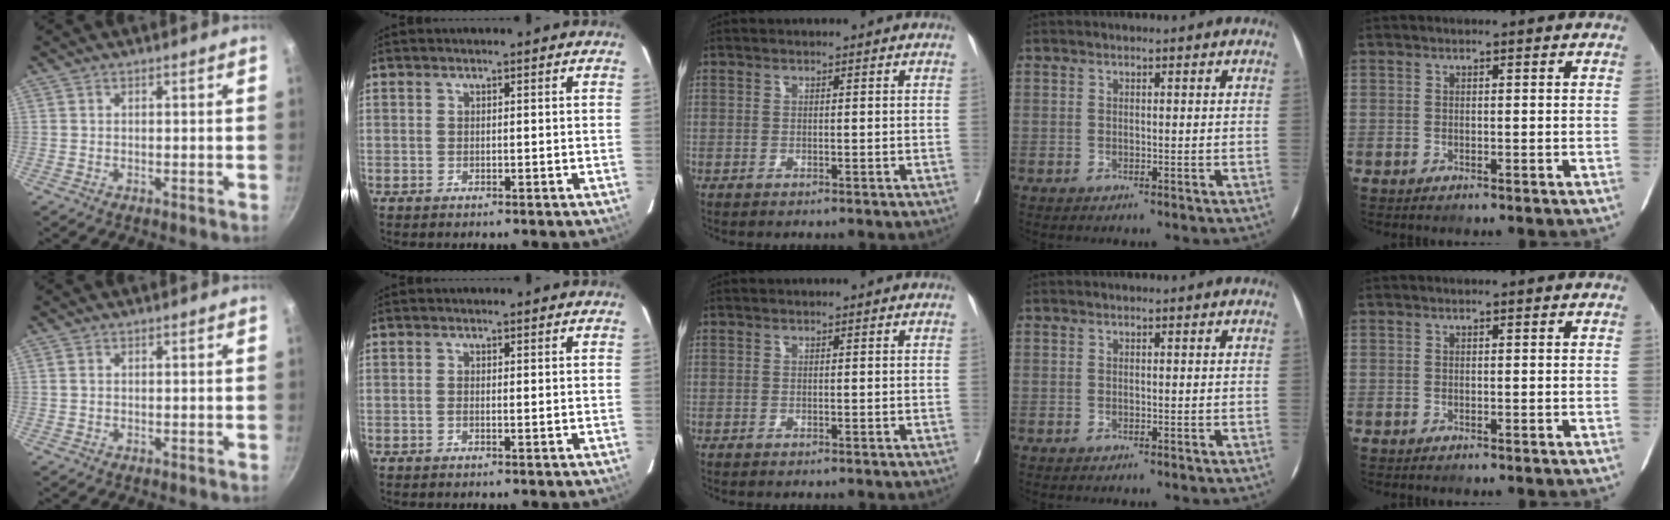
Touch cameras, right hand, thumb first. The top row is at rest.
{"thumb": {"total": 0.7, "force": [0.1, 0.5, 0.5], "torque": [-0.014, 0.001, 0.003]}, "index": {"total": 0.8, "force": [-0.1, 0.2, 0.8], "torque": [-0.014, 0.001, -0.001]}}